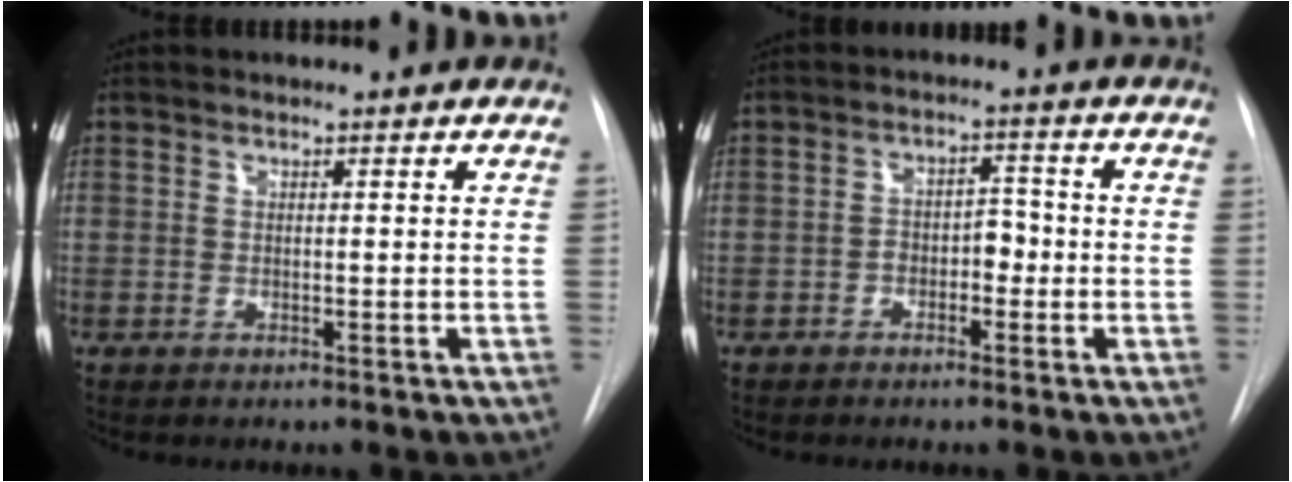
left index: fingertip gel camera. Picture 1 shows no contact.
{"total": 3.6, "force": [-1.7, 2.0, 2.4], "torque": [-0.032, 0.013, -0.029]}